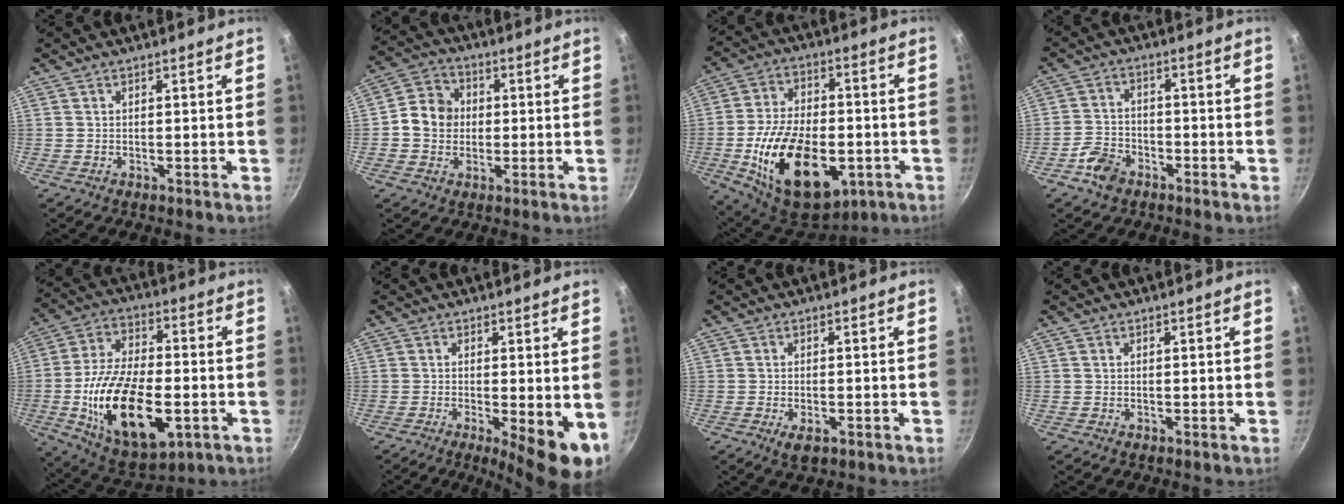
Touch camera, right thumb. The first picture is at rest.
{"total": 8.3, "force": [0.0, 7.3, 3.9], "torque": [-0.038, 0.014, -0.019]}
{"total": 23.8, "force": [-6.2, 13.8, 18.3], "torque": [-0.301, 0.016, -0.089]}
{"total": 6.1, "force": [-3.6, 4.0, 2.7], "torque": [-0.050, 0.033, -0.073]}
{"total": 22.9, "force": [-5.4, 11.8, 18.8], "torque": [-0.327, 0.017, -0.083]}
{"total": 9.4, "force": [-2.0, 2.7, 8.7], "torque": [-0.104, -0.008, -0.018]}
{"total": 3.5, "force": [-1.5, 1.8, 2.7], "torque": [-0.044, 0.000, -0.021]}
{"total": 0.0}